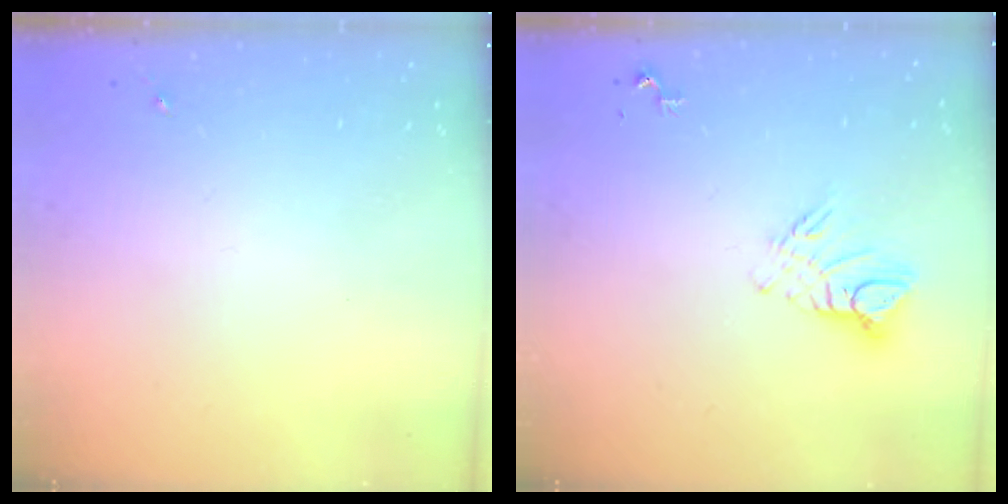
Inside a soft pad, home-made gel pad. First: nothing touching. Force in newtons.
{"total": 8.7, "press": 8.6, "slide": 0.9}